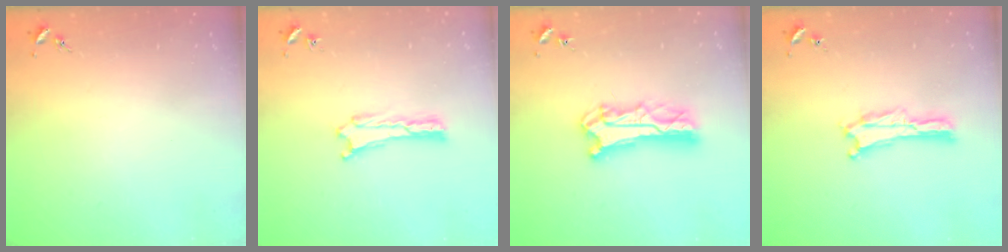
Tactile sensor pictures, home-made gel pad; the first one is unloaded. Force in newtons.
{"total": 0.0}
{"total": 8.4, "press": 8.3, "slide": 0.8}
{"total": 0.0}